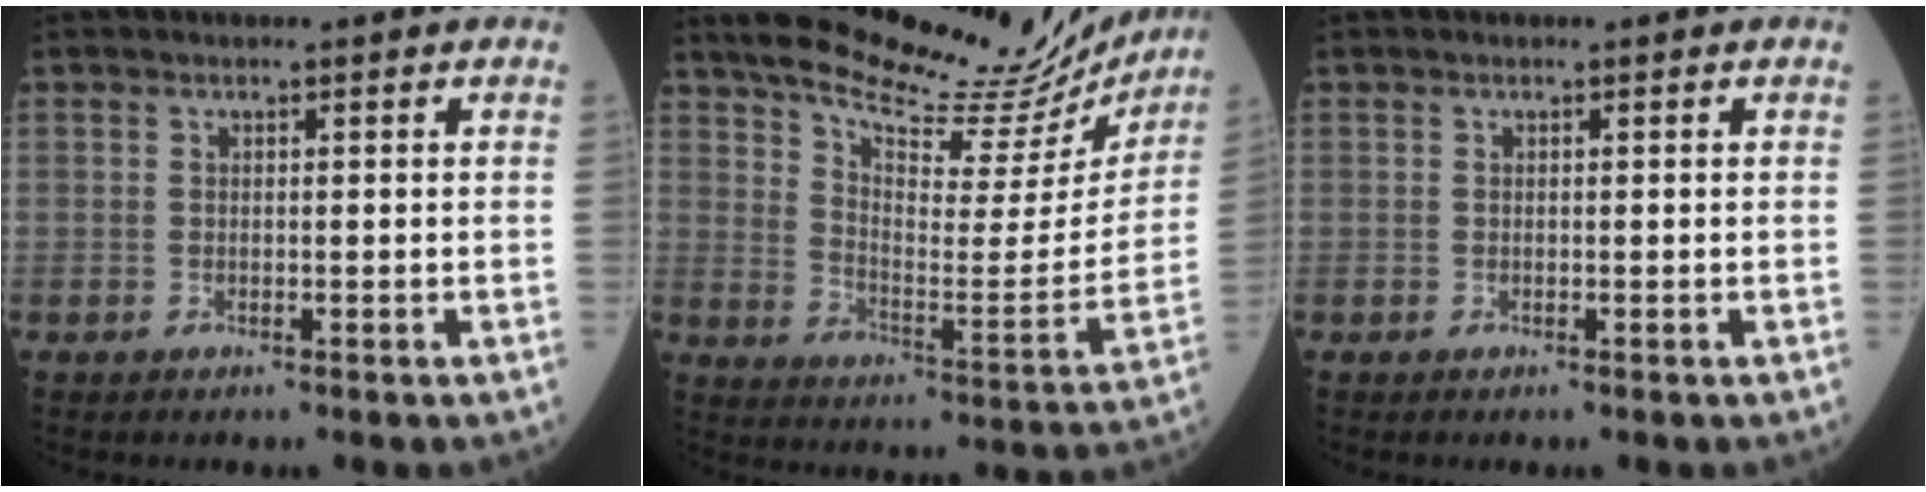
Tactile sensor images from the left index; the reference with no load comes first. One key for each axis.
{"total": 23.6, "fx": 21.6, "fy": 4.5, "fz": 8.4, "tx": -0.127, "ty": -0.041, "tz": 0.289}
{"total": 0.0}